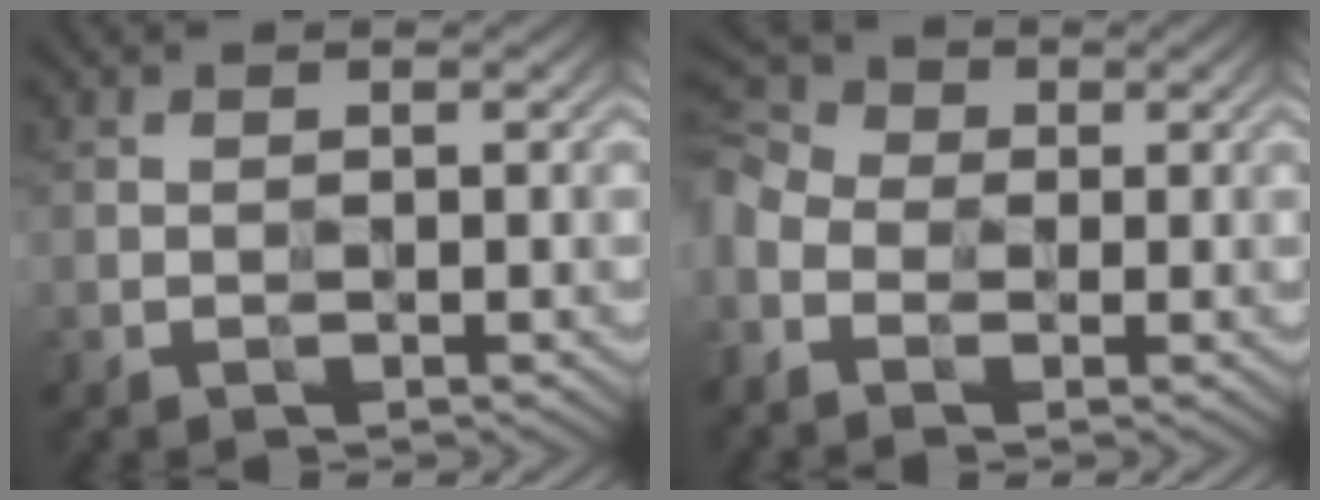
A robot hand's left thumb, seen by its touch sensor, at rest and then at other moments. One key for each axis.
{"total": 6.8, "fx": -1.8, "fy": 5.2, "fz": 4.0, "tx": -0.116, "ty": 0.004, "tz": -0.040}